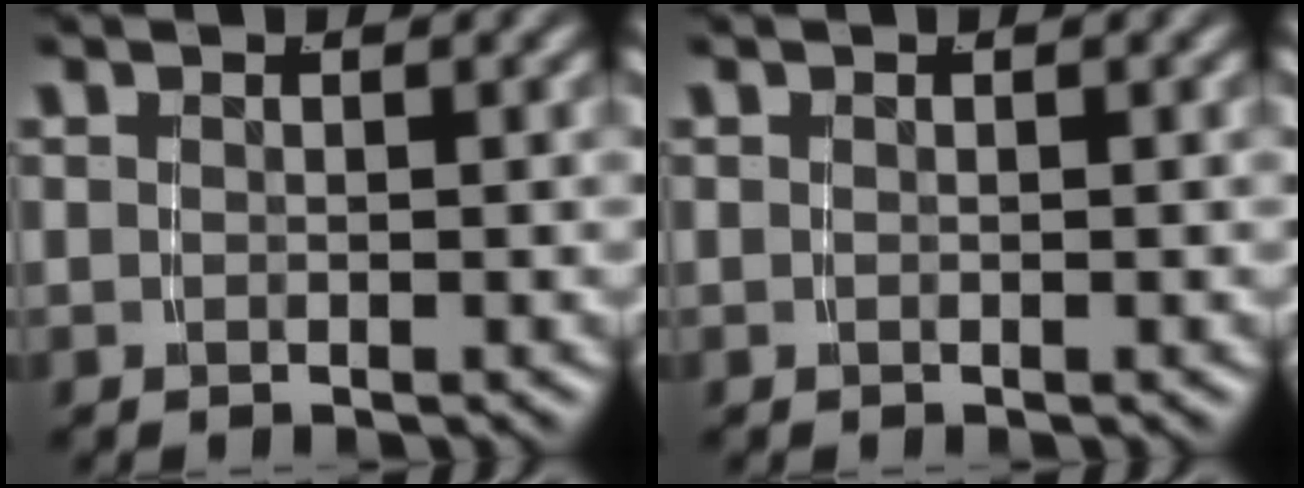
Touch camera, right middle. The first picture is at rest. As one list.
[{"total": 0.0}]